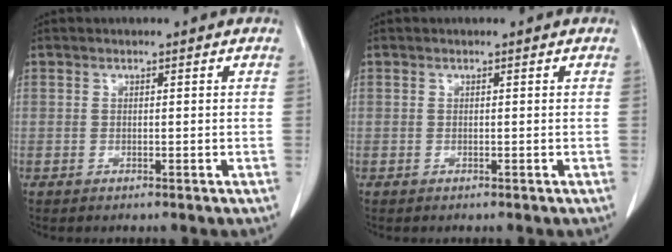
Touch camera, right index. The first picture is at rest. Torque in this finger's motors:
{"motor_torque": [-0.02, 0.00, 0.02, 0.00]}